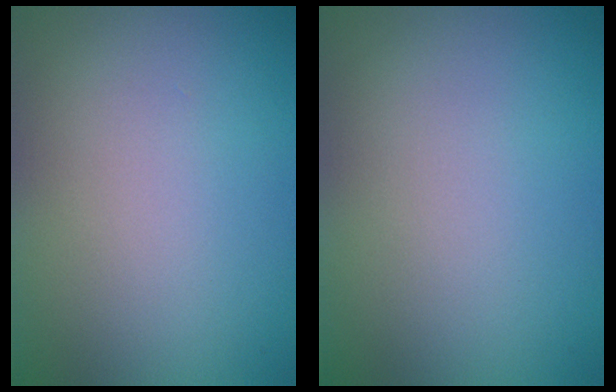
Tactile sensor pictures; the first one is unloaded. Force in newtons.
{"total": 0.0}